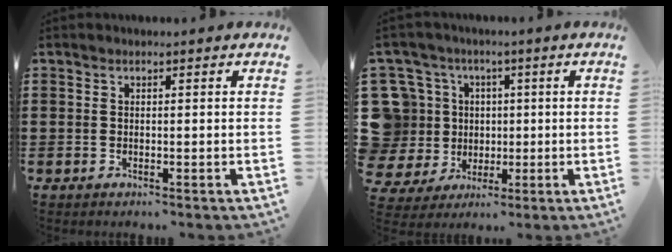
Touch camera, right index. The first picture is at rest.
{"total": 10.5, "force": [1.3, 10.1, 2.7], "torque": [-0.114, -0.008, 0.032]}